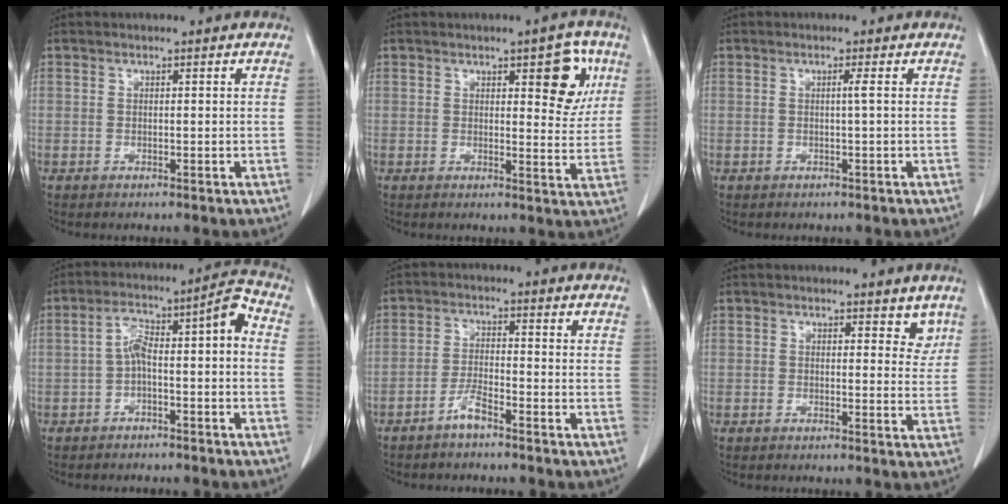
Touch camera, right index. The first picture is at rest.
{"total": 6.9, "force": [3.0, 2.3, 5.8], "torque": [-0.062, 0.001, 0.033]}
{"total": 1.0, "force": [0.1, -0.3, 0.9], "torque": [-0.013, 0.001, 0.000]}
{"total": 8.3, "force": [-1.2, 2.0, 8.0], "torque": [-0.130, 0.048, -0.020]}
{"total": 3.2, "force": [-2.6, 0.2, 1.9], "torque": [-0.042, 0.003, -0.051]}
{"total": 3.3, "force": [2.4, 1.8, 1.3], "torque": [0.004, -0.012, 0.024]}